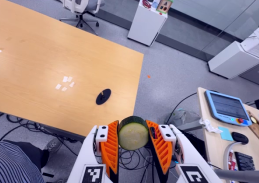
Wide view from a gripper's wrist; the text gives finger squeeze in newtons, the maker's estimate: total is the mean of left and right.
{"total": 11.8, "left": 11.0, "right": 12.7}